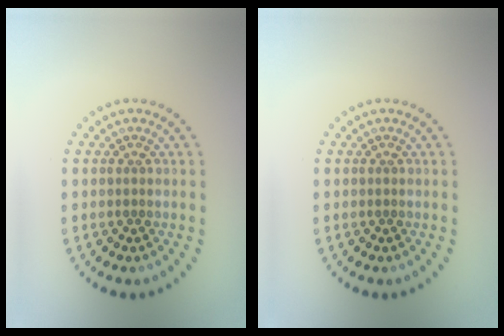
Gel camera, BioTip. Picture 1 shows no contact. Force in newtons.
{"total": 0.0}